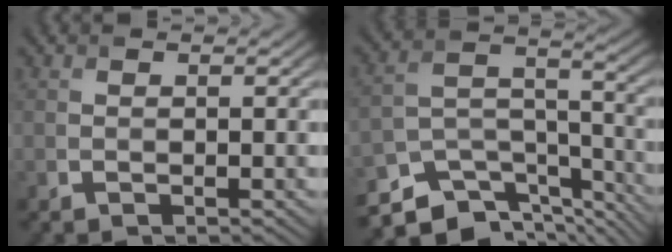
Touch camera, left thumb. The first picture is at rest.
{"total": 12.2, "force": [-9.7, 5.2, 5.3], "torque": [-0.128, -0.016, -0.154]}